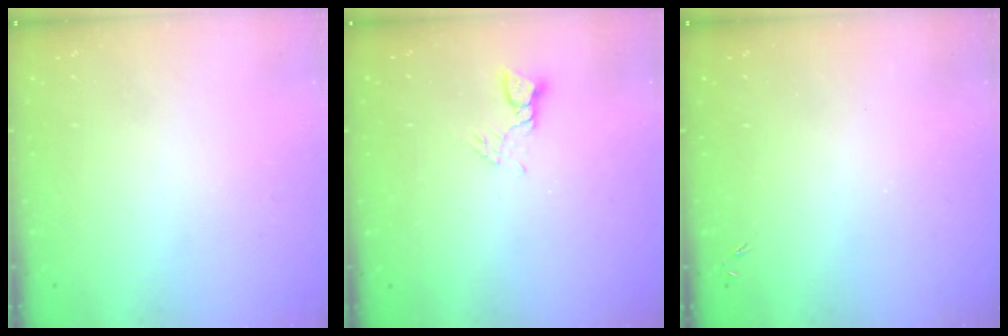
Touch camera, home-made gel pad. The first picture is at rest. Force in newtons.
{"total": 2.7, "press": 2.7, "slide": 0.2}
{"total": 0.0}